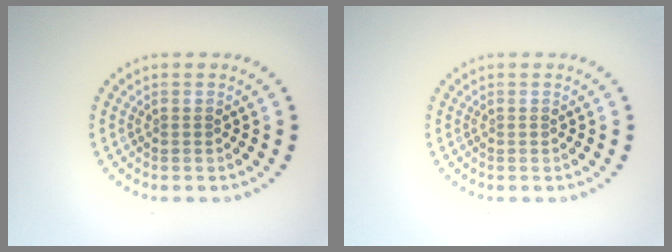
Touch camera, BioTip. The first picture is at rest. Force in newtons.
{"total": 0.0}